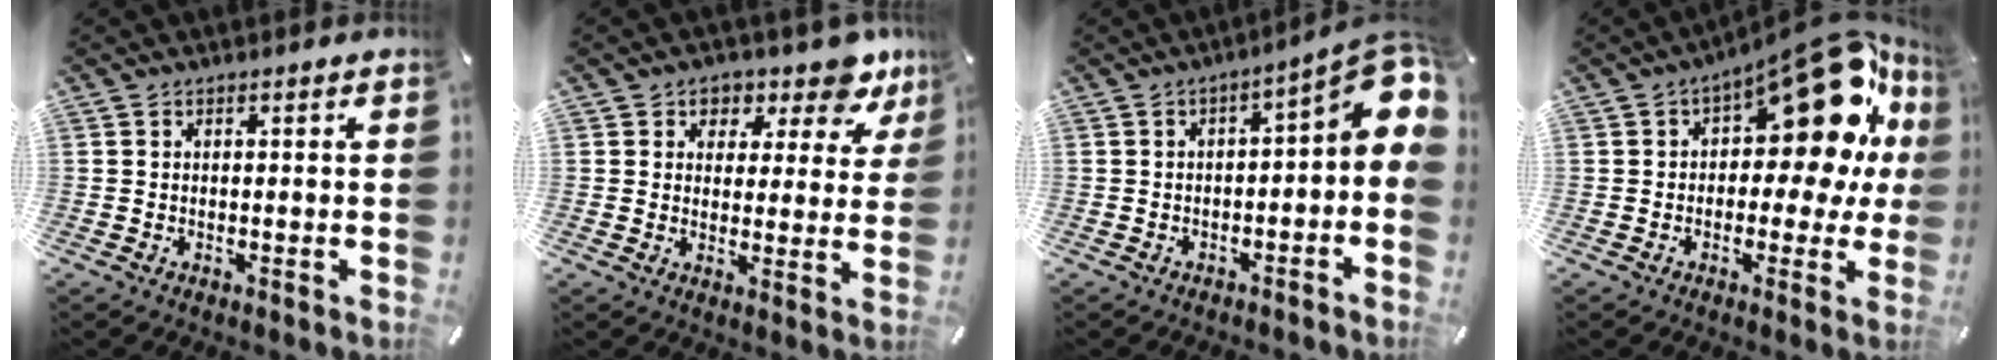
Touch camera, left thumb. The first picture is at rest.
{"total": 8.4, "force": [5.9, 4.4, 4.2], "torque": [-0.056, -0.045, 0.098]}
{"total": 9.0, "force": [1.2, 3.5, 8.2], "torque": [-0.095, -0.019, 0.018]}
{"total": 21.7, "force": [7.9, 10.8, 17.0], "torque": [-0.209, -0.059, 0.135]}